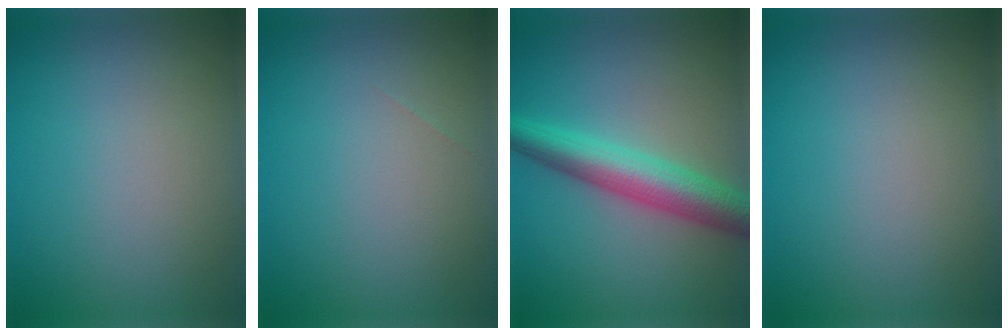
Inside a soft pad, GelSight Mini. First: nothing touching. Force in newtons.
{"total": 0.0}
{"total": 5.8, "press": 5.8, "slide": 0.1}
{"total": 0.0}